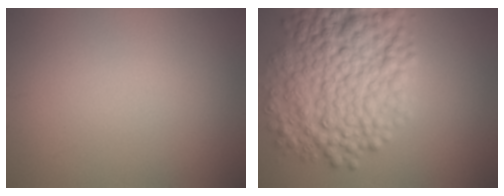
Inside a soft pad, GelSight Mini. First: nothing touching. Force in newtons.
{"total": 10.1, "press": 10.1, "slide": 0.1}